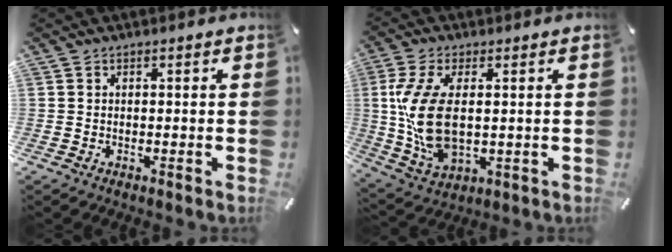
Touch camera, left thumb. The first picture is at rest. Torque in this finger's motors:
{"motor_torque": [2.53, 2.48, 1.98, -0.08, 0.43]}